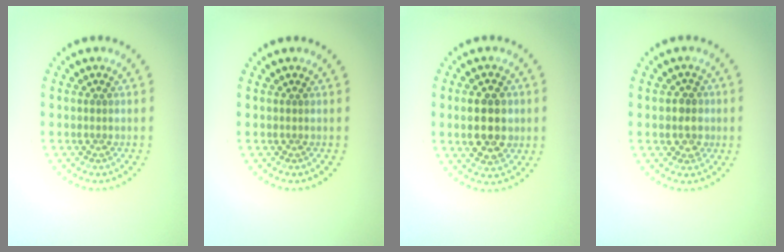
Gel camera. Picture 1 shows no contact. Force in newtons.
{"total": 0.0}
{"total": 5.2, "press": 5.2, "slide": 0.2}
{"total": 2.3, "press": 2.2, "slide": 0.8}